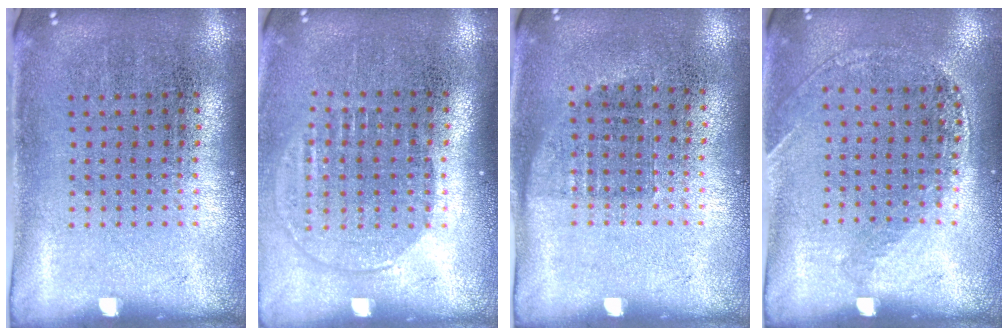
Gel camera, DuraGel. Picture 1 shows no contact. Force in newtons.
{"total": 1.5, "press": 1.2, "slide": 0.8}
{"total": 0.7, "press": 0.7, "slide": 0.3}
{"total": 1.2, "press": 1.1, "slide": 0.4}